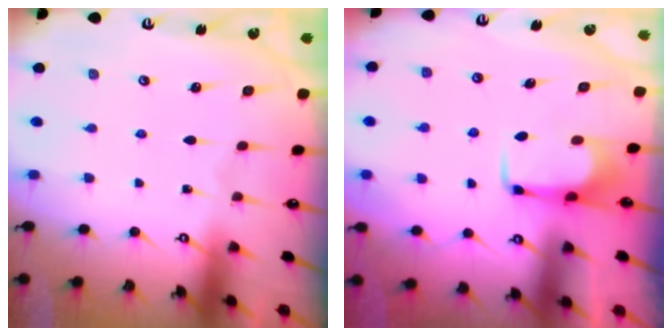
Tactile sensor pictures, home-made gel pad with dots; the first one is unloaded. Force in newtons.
{"total": 1.6, "press": 1.5, "slide": 0.4}